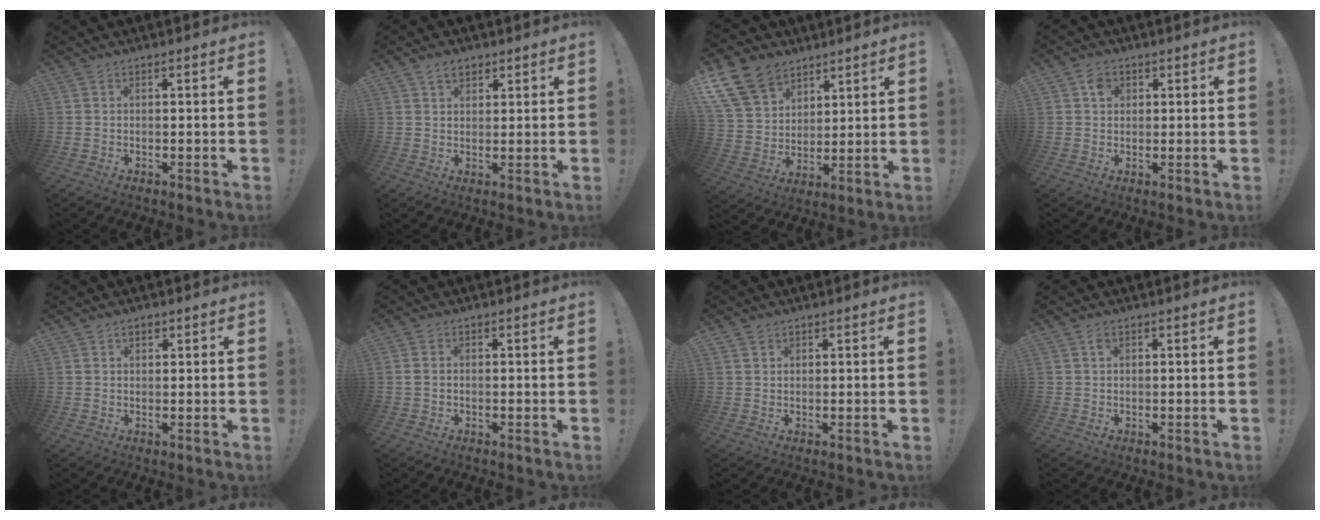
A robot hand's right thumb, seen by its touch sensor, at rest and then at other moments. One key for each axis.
{"total": 3.9, "fx": 2.3, "fy": 2.4, "fz": 2.0, "tx": -0.031, "ty": -0.005, "tz": 0.041}
{"total": 15.5, "fx": 9.8, "fy": 10.4, "fz": 6.0, "tx": -0.115, "ty": -0.057, "tz": 0.195}
{"total": 3.2, "fx": 0.9, "fy": 2.7, "fz": 1.4, "tx": -0.014, "ty": 0.001, "tz": 0.014}
{"total": 1.4, "fx": 0.8, "fy": 0.9, "fz": 0.7, "tx": -0.008, "ty": -0.001, "tz": 0.013}
{"total": 1.3, "fx": -0.1, "fy": 0.9, "fz": 0.9, "tx": -0.018, "ty": 0.005, "tz": -0.001}
{"total": 1.6, "fx": 1.2, "fy": 0.9, "fz": 0.3, "tx": -0.003, "ty": -0.003, "tz": 0.023}
{"total": 0.9, "fx": 0.4, "fy": 0.5, "fz": 0.6, "tx": -0.013, "ty": 0.002, "tz": 0.008}